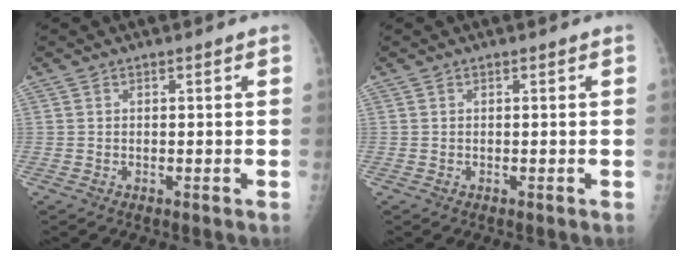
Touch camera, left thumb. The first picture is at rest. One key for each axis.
{"total": 0.0}